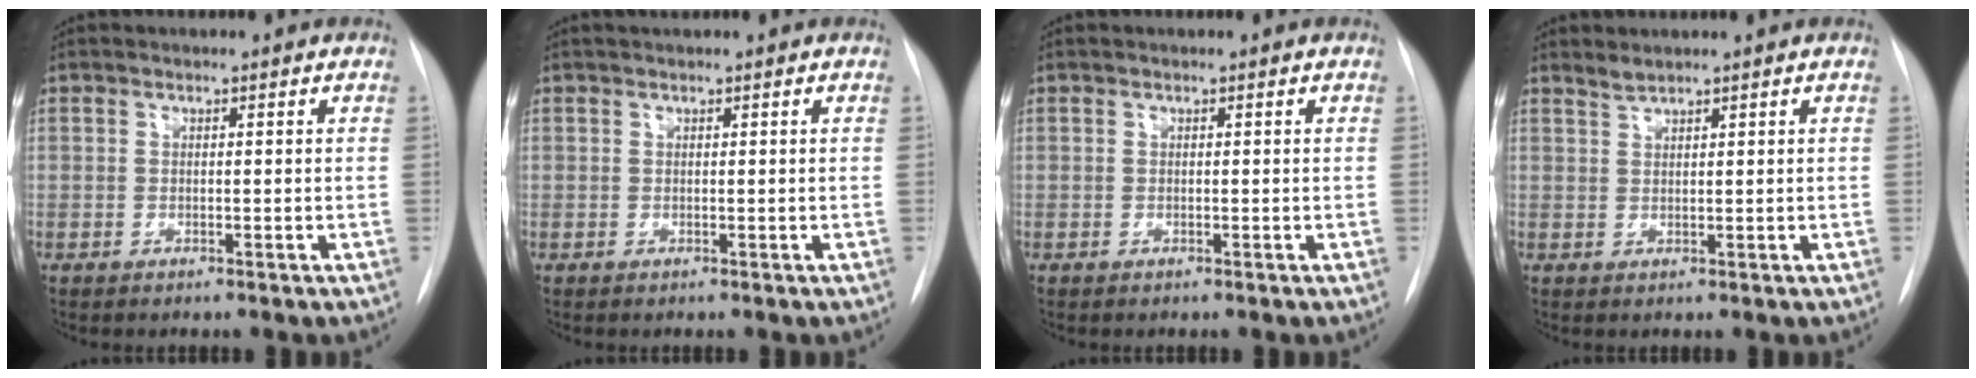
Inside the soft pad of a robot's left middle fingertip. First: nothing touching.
{"total": 0.9, "force": [0.8, 0.1, 0.4], "torque": [-0.012, 0.015, 0.016]}
{"total": 0.0}
{"total": 1.3, "force": [1.3, -0.2, 0.1], "torque": [-0.002, 0.002, 0.028]}